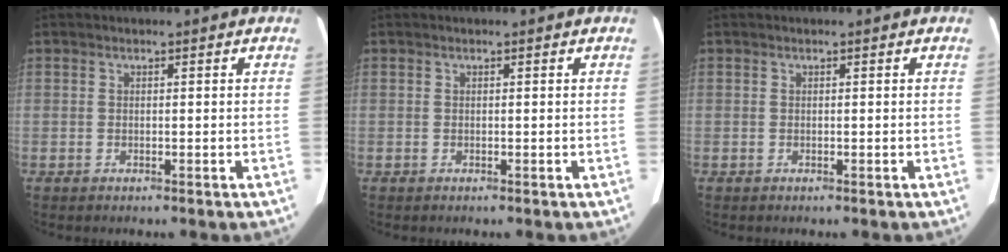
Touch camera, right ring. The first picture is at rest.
{"total": 0.0}
{"total": 0.0}